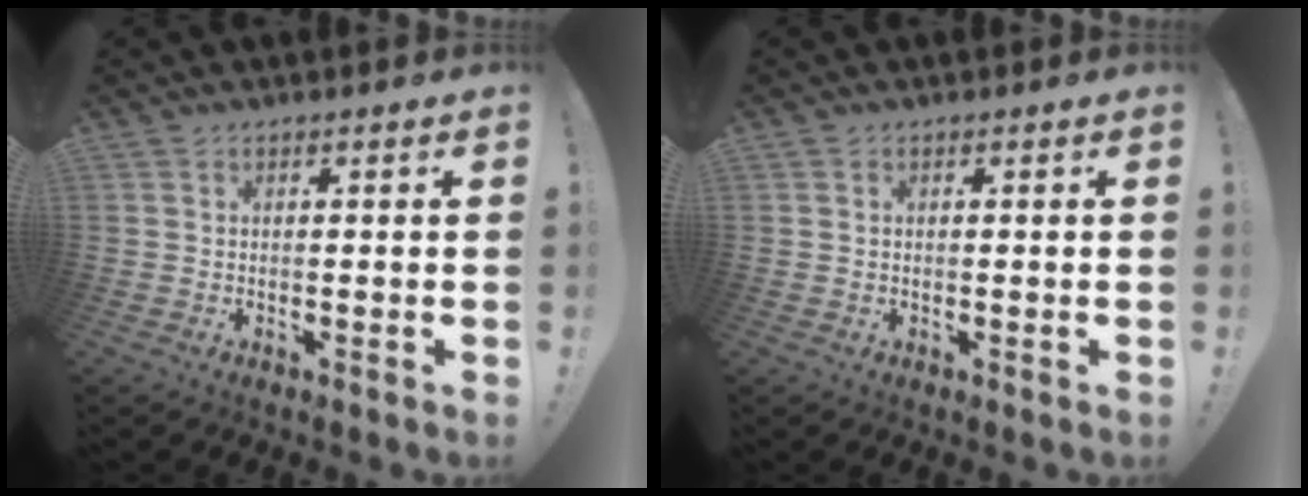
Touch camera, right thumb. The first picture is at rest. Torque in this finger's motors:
{"motor_torque": [-0.05, -0.06, -0.09, 0.19, -0.02]}